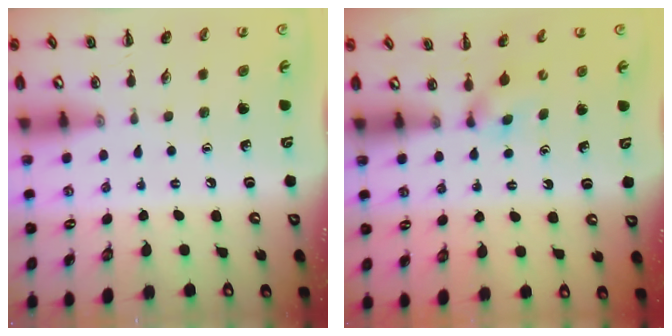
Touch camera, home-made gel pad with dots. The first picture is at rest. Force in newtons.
{"total": 1.8, "press": 1.5, "slide": 1.0}